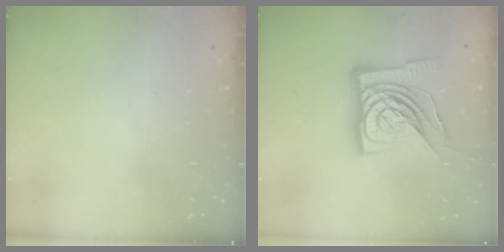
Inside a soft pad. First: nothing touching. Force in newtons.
{"total": 21.1, "press": 21.0, "slide": 2.2}